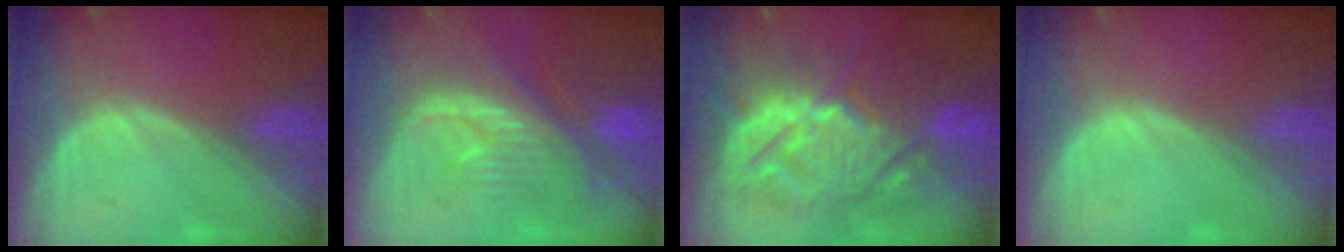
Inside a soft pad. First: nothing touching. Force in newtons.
{"total": 10.2, "press": 8.9, "slide": 5.0}
{"total": 13.9, "press": 13.9, "slide": 1.3}
{"total": 0.0}